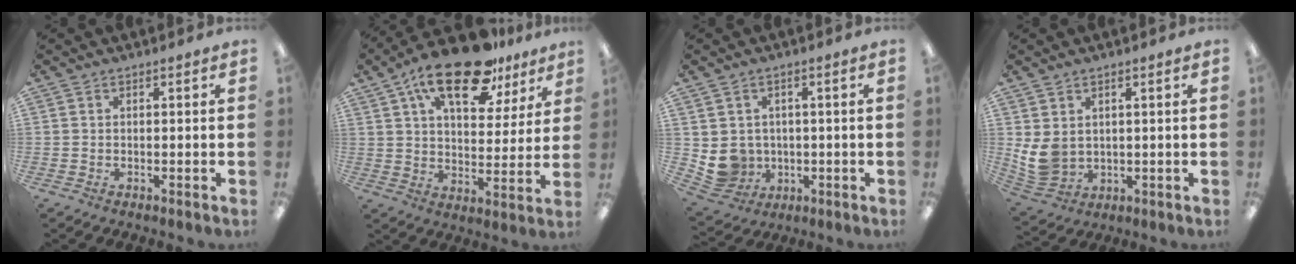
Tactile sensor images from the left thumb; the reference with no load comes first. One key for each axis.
{"total": 19.5, "fx": 12.8, "fy": 8.5, "fz": 12.1, "tx": -0.203, "ty": -0.056, "tz": 0.215}
{"total": 6.5, "fx": 0.5, "fy": 6.3, "fz": 1.5, "tx": -0.058, "ty": -0.002, "tz": 0.018}
{"total": 7.3, "fx": 1.8, "fy": 5.5, "fz": 4.4, "tx": -0.100, "ty": -0.007, "tz": 0.037}